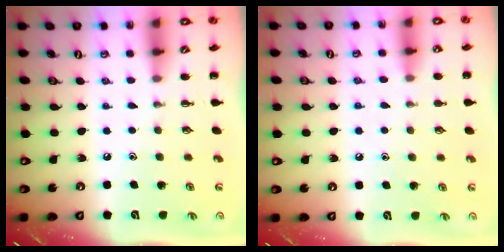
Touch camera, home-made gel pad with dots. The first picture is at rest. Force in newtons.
{"total": 6.6, "press": 6.3, "slide": 2.1}